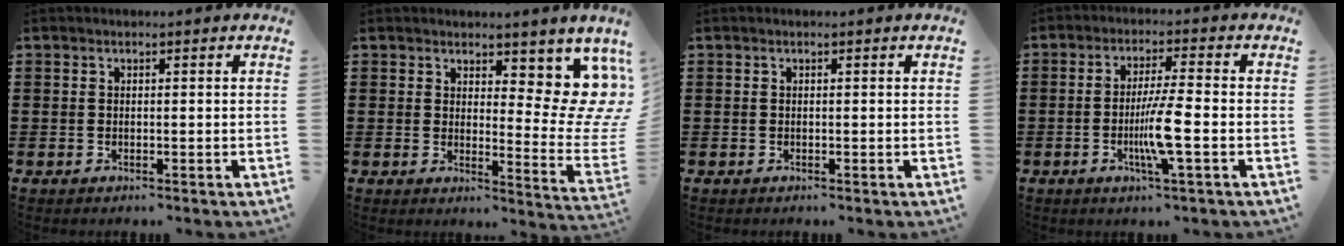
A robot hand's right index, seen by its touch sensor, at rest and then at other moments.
{"total": 8.6, "force": [6.0, 3.8, 5.0], "torque": [-0.071, -0.040, 0.105]}
{"total": 0.0}
{"total": 6.8, "force": [-1.8, 0.1, 6.5], "torque": [-0.130, -0.017, -0.039]}